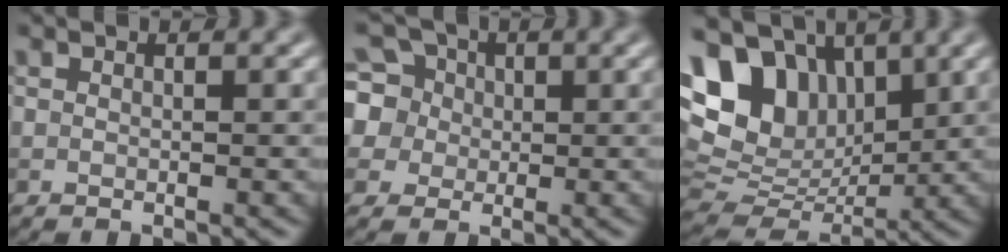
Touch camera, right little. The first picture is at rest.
{"total": 8.3, "force": [2.9, 7.2, 3.1], "torque": [-0.075, 0.040, 0.029]}
{"total": 10.6, "force": [4.9, 6.9, 6.4], "torque": [-0.138, 0.017, 0.089]}